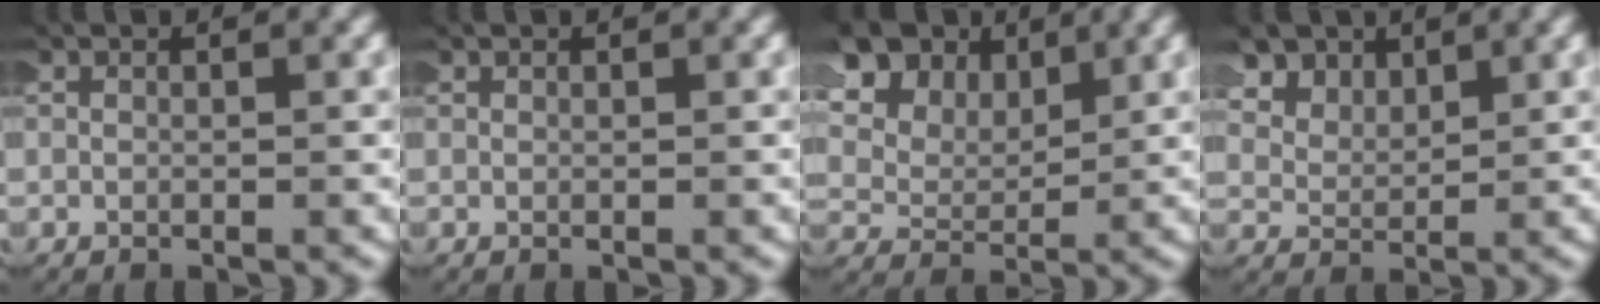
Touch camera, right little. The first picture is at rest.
{"total": 0.0}
{"total": 12.9, "force": [6.5, 8.7, 6.8], "torque": [-0.138, 0.032, 0.088]}
{"total": 4.8, "force": [2.9, 3.1, 2.3], "torque": [-0.052, 0.007, 0.047]}